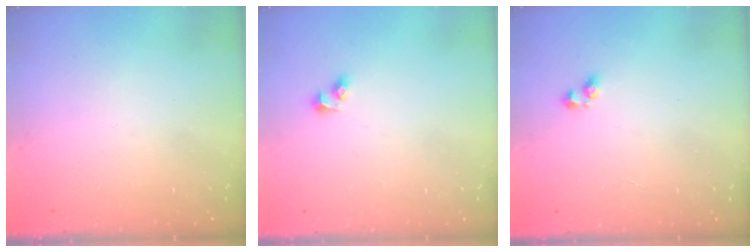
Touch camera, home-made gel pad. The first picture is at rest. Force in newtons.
{"total": 2.7, "press": 2.5, "slide": 1.2}
{"total": 3.2, "press": 3.1, "slide": 0.6}